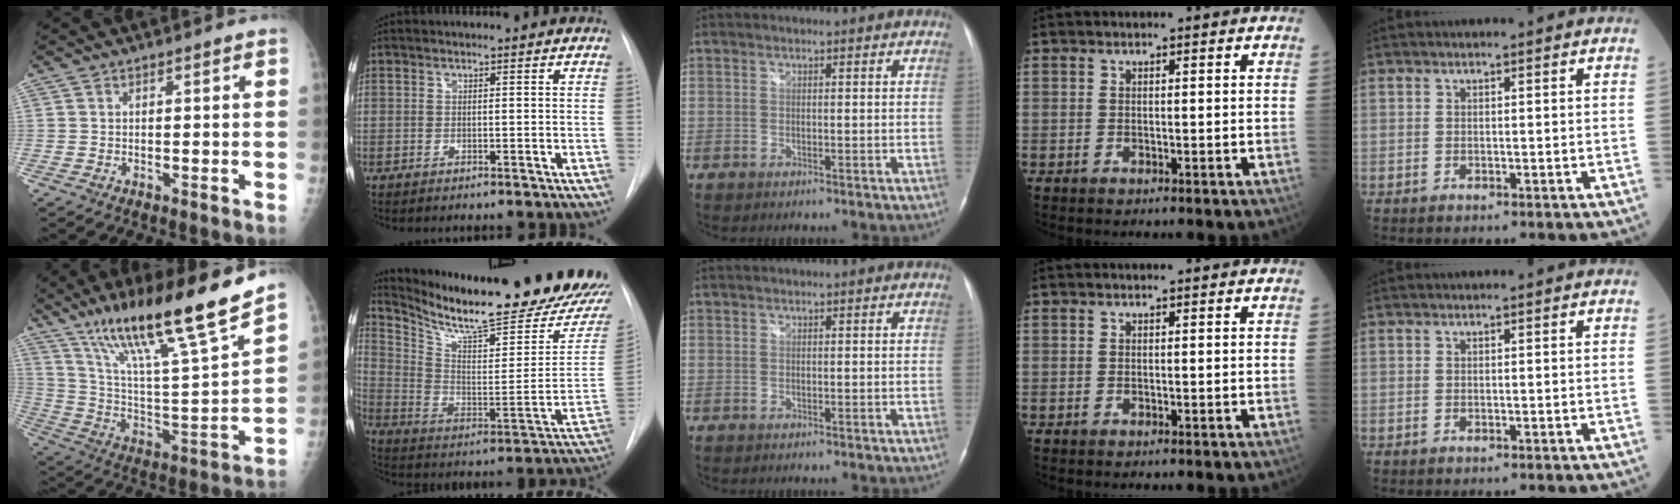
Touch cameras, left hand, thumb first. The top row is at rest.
{"thumb": {"total": 23.3, "force": [16.6, 1.9, 16.3], "torque": [-0.252, -0.067, 0.291]}, "index": {"total": 25.2, "force": [22.8, 1.2, 10.7], "torque": [-0.178, -0.096, 0.321]}}